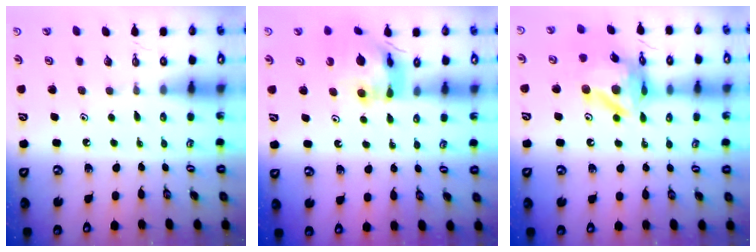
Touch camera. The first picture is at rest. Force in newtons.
{"total": 12.1, "press": 12.0, "slide": 1.2}
{"total": 14.0, "press": 14.0, "slide": 1.5}